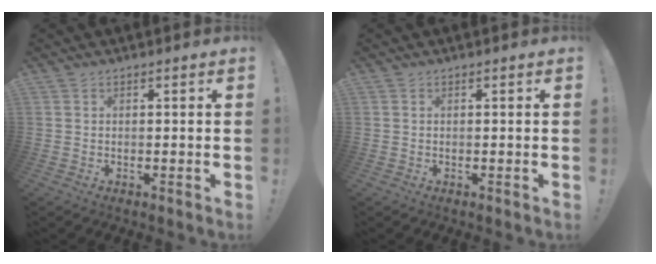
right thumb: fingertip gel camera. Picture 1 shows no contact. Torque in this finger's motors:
{"motor_torque": [-0.09, -0.12, -0.16, 0.09, -0.02]}